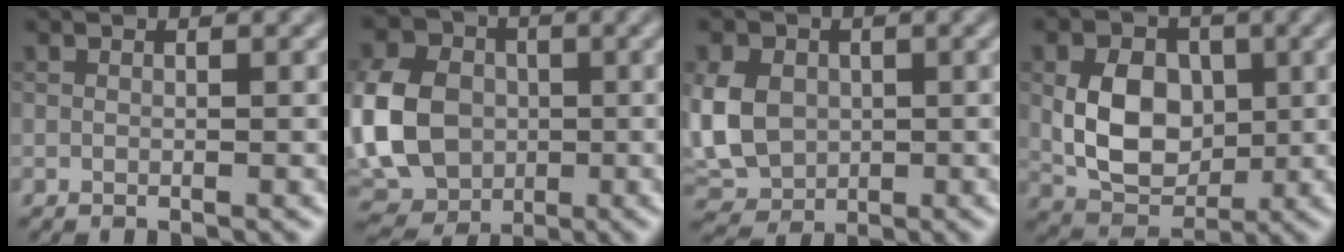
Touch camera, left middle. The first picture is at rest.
{"total": 11.4, "force": [-0.8, 9.0, 6.8], "torque": [-0.149, 0.002, -0.027]}
{"total": 7.5, "force": [0.2, 5.9, 4.5], "torque": [-0.110, 0.009, -0.006]}
{"total": 6.7, "force": [0.4, 5.0, 4.5], "torque": [-0.084, -0.004, 0.009]}